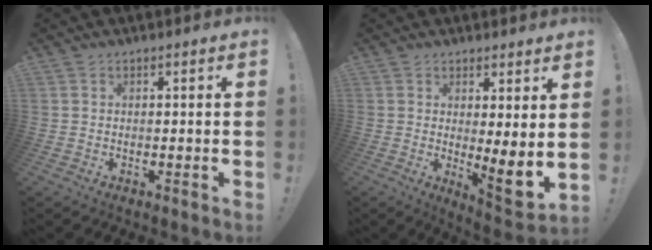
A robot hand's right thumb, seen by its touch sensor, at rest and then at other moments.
{"total": 6.7, "force": [1.5, 0.6, 6.5], "torque": [-0.073, -0.050, 0.027]}